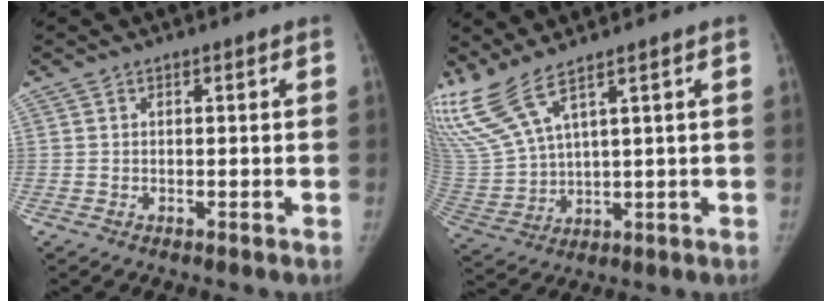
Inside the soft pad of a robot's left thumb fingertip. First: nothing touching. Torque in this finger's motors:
{"motor_torque": [2.76, 2.25, 1.29, -1.48, 0.88]}